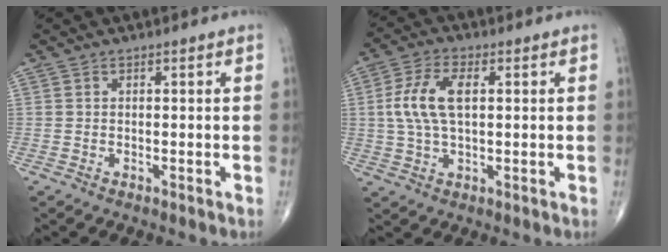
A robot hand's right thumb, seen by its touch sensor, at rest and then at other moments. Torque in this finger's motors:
{"motor_torque": [0.15, 0.15, 0.91, 0.13, 0.20]}